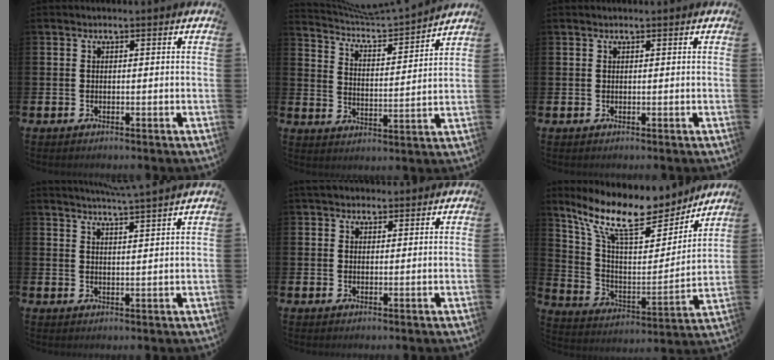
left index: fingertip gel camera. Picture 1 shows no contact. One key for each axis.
{"total": 5.8, "fx": 5.7, "fy": 0.2, "fz": 0.8, "tx": -0.044, "ty": -0.055, "tz": 0.098}
{"total": 0.0}
{"total": 4.2, "fx": 4.1, "fy": -1.2, "fz": 0.5, "tx": -0.022, "ty": -0.022, "tz": 0.072}
{"total": 3.1, "fx": 2.8, "fy": 1.3, "fz": 0.5, "tx": 0.002, "ty": -0.008, "tz": 0.048}
{"total": 12.7, "fx": 10.4, "fy": 3.8, "fz": 6.2, "tx": -0.151, "ty": -0.065, "tz": 0.177}